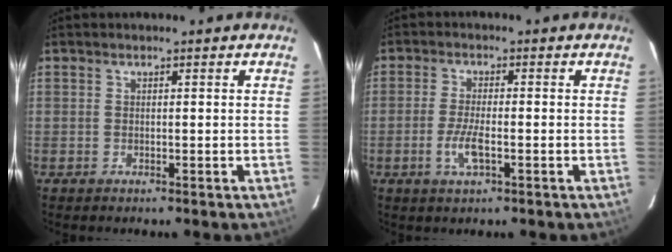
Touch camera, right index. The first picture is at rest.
{"total": 4.6, "force": [-1.7, 1.1, 4.2], "torque": [-0.089, -0.004, -0.034]}